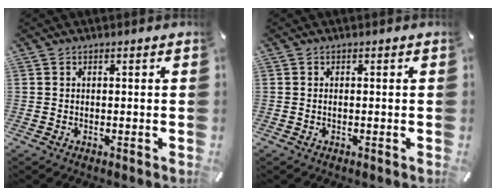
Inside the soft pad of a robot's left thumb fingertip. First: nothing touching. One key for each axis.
{"total": 0.6, "fx": -0.2, "fy": 0.2, "fz": 0.5, "tx": -0.011, "ty": -0.002, "tz": -0.003}